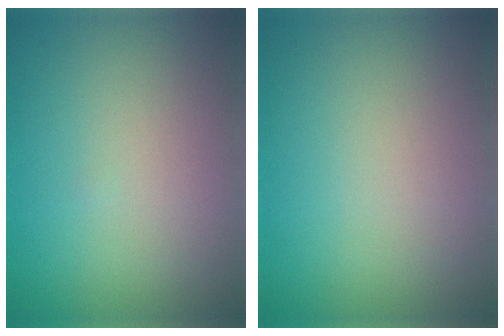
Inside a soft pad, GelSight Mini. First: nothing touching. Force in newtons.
{"total": 0.0}